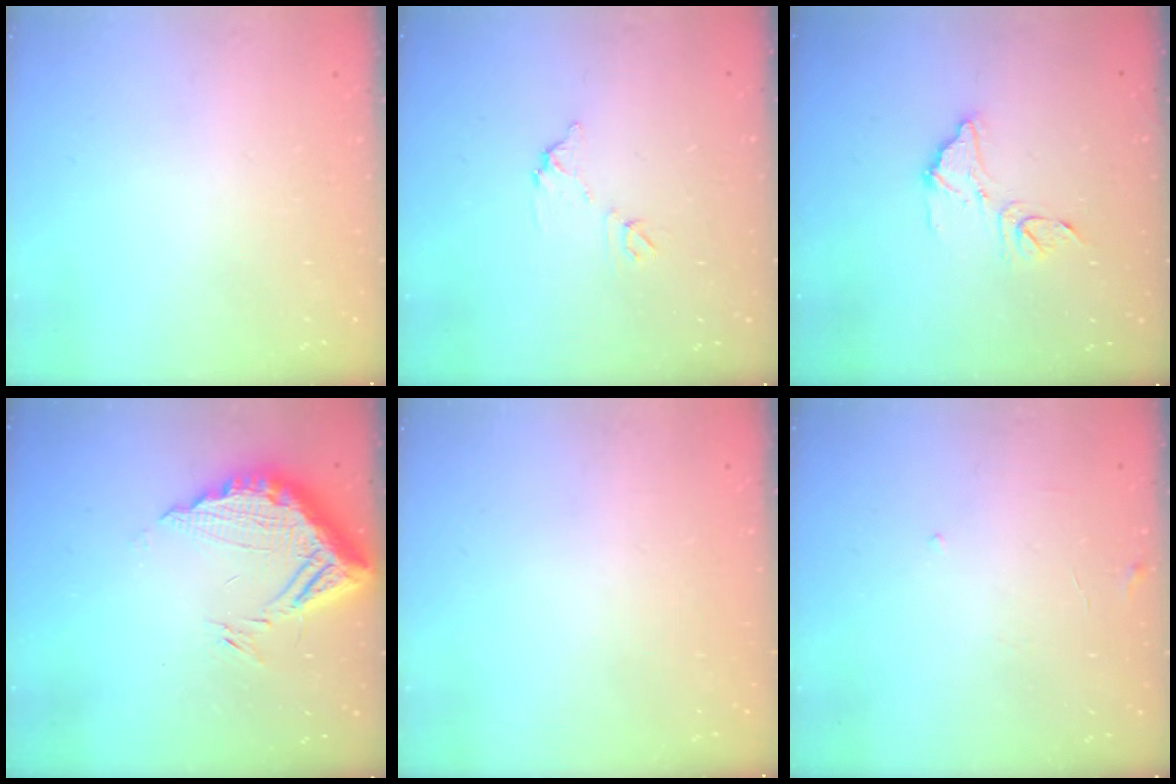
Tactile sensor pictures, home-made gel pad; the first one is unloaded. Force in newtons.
{"total": 6.5, "press": 6.5, "slide": 0.4}
{"total": 10.9, "press": 10.8, "slide": 1.1}
{"total": 14.6, "press": 14.5, "slide": 1.3}
{"total": 0.0}
{"total": 6.7, "press": 6.7, "slide": 0.4}